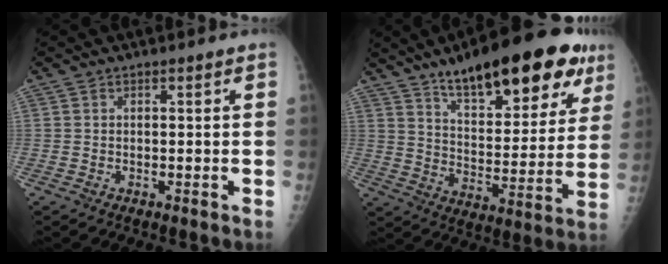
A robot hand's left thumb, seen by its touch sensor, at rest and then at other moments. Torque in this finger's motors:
{"motor_torque": [0.78, 0.73, 1.22, -1.55, 0.23]}